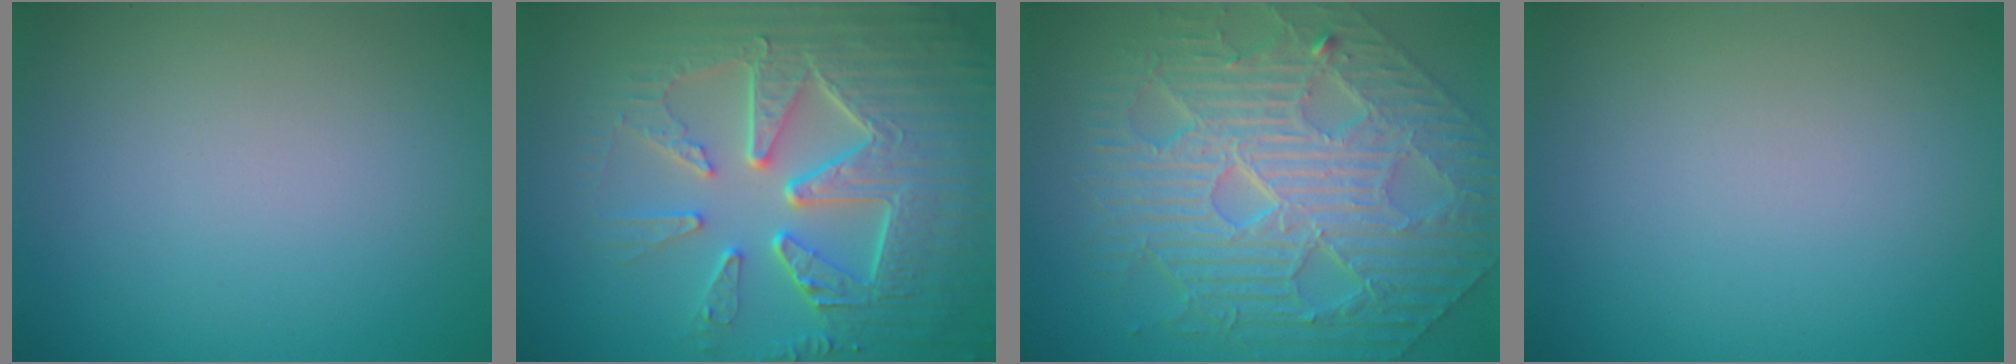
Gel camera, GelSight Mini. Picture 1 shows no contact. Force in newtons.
{"total": 9.2, "press": 6.6, "slide": 6.4}
{"total": 10.7, "press": 7.4, "slide": 7.7}
{"total": 0.0}